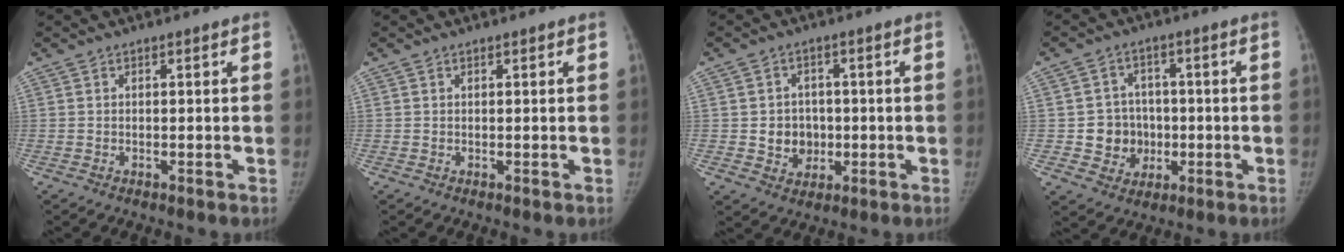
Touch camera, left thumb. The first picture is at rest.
{"total": 0.0}
{"total": 5.9, "force": [-0.6, 5.3, 2.5], "torque": [-0.005, 0.007, -0.003]}
{"total": 7.7, "force": [-0.9, 7.3, 2.3], "torque": [0.006, 0.015, -0.010]}